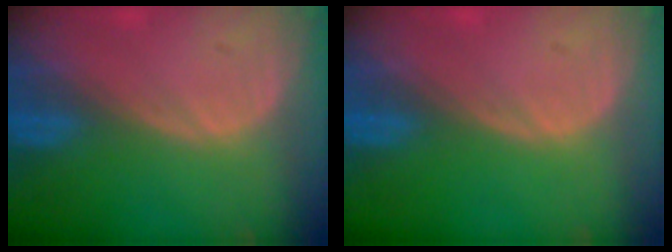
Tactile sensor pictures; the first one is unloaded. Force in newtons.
{"total": 0.0}